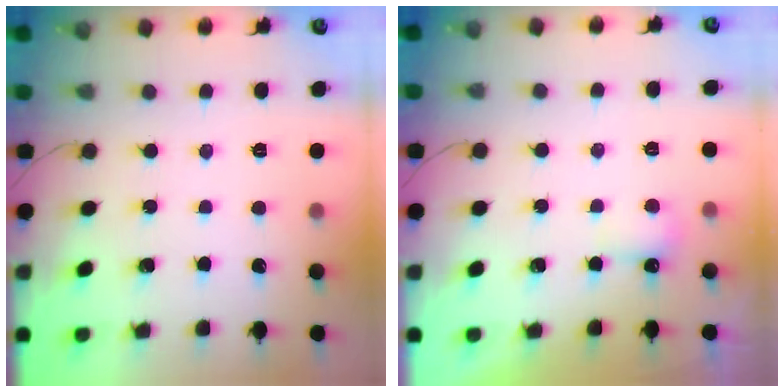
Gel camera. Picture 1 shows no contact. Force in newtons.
{"total": 3.4, "press": 3.3, "slide": 0.8}